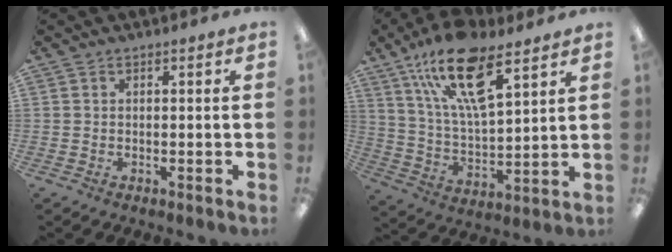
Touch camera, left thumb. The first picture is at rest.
{"total": 19.5, "force": [11.7, 7.5, 13.8], "torque": [-0.249, -0.043, 0.201]}